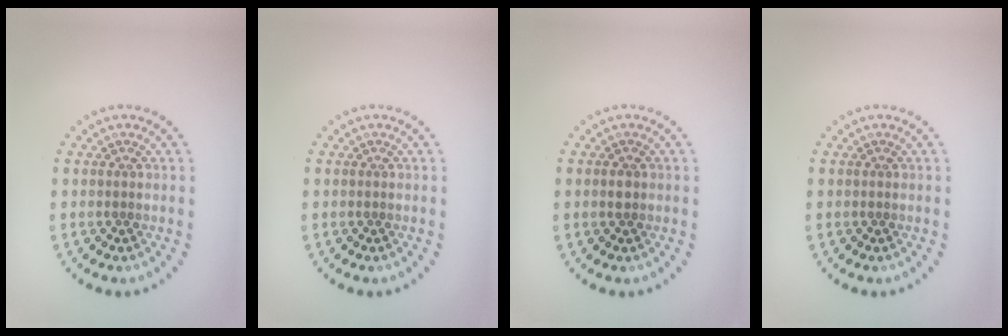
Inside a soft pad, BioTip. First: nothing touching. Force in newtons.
{"total": 0.0}
{"total": 1.1, "press": 1.1, "slide": 0.2}
{"total": 0.0}